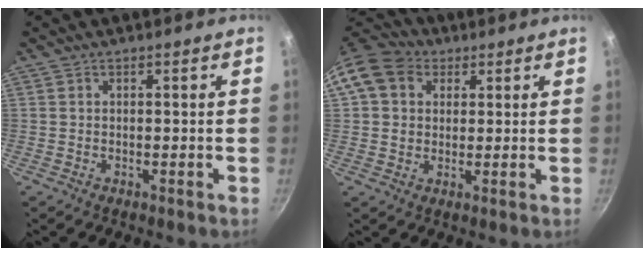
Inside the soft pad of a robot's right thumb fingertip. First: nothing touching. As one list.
[{"total": 11.1, "force": [3.4, 9.0, 5.5], "torque": [-0.087, 0.016, 0.046]}]